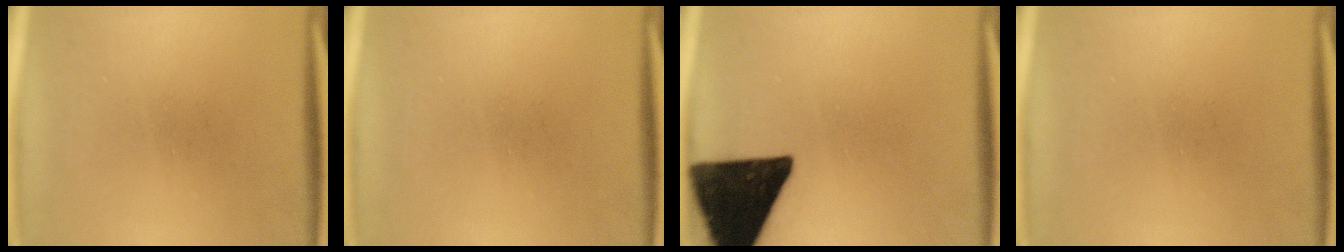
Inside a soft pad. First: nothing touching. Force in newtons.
{"total": 0.0}
{"total": 17.6}
{"total": 0.0}